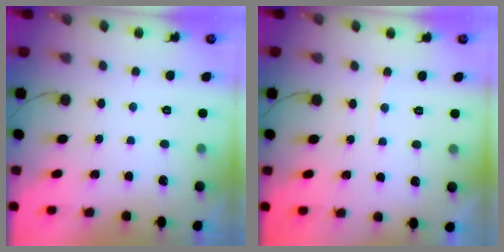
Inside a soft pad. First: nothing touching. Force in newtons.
{"total": 2.9, "press": 2.9, "slide": 0.3}